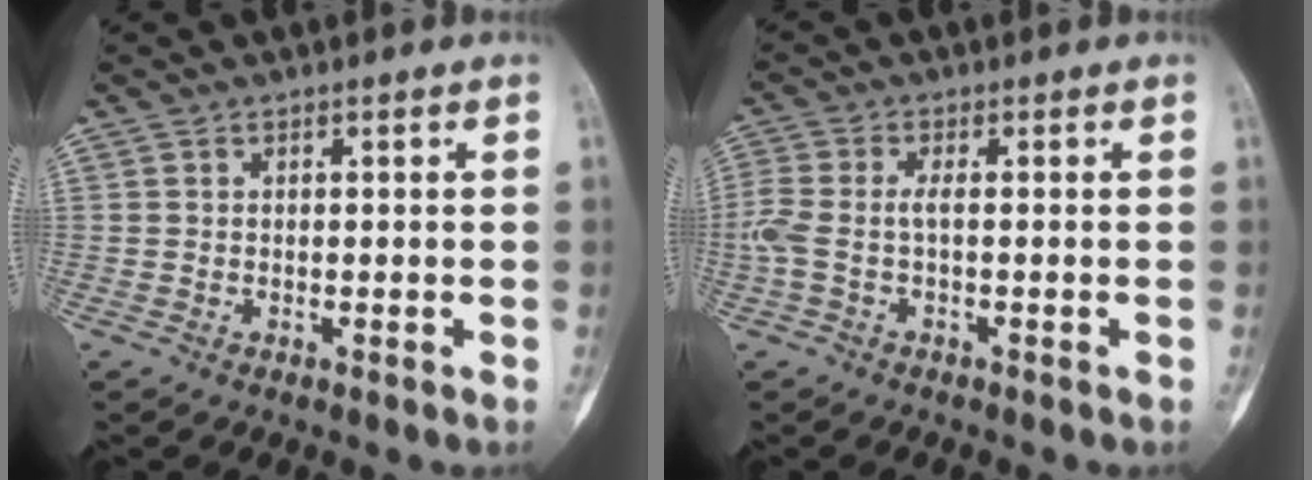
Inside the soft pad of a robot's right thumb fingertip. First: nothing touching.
{"total": 5.0, "force": [-0.6, 1.9, 4.5], "torque": [-0.133, 0.012, -0.015]}